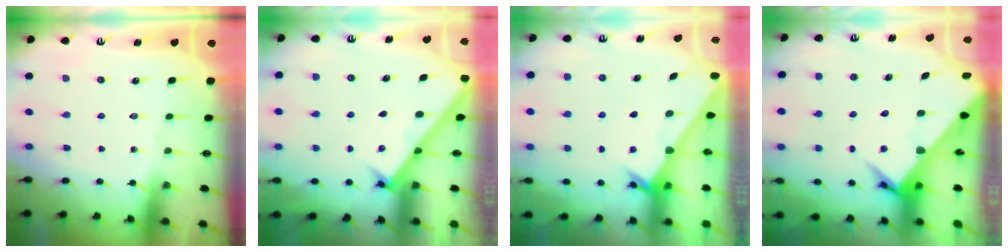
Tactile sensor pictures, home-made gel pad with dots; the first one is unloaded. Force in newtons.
{"total": 2.8, "press": 2.8, "slide": 0.4}
{"total": 2.4, "press": 2.3, "slide": 0.2}
{"total": 6.0, "press": 6.0, "slide": 0.5}